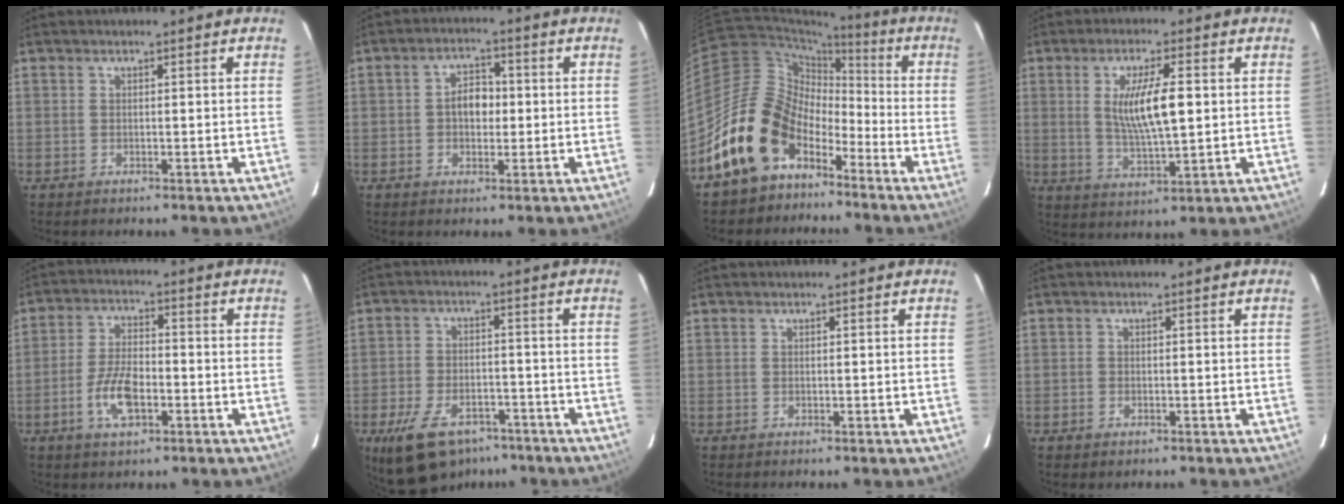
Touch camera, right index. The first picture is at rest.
{"total": 4.8, "force": [-0.1, 3.5, 3.4], "torque": [-0.058, 0.015, -0.002]}
{"total": 14.6, "force": [-8.9, 9.8, 6.1], "torque": [-0.121, 0.030, -0.152]}
{"total": 9.7, "force": [1.4, 2.2, 9.3], "torque": [-0.167, -0.004, 0.031]}
{"total": 8.0, "force": [-3.2, 3.6, 6.4], "torque": [-0.132, 0.002, -0.057]}
{"total": 13.7, "force": [-9.0, 7.3, 7.2], "torque": [-0.163, -0.007, -0.141]}
{"total": 0.0}
{"total": 1.3, "force": [-0.8, 0.9, 0.4], "torque": [-0.009, -0.001, -0.012]}